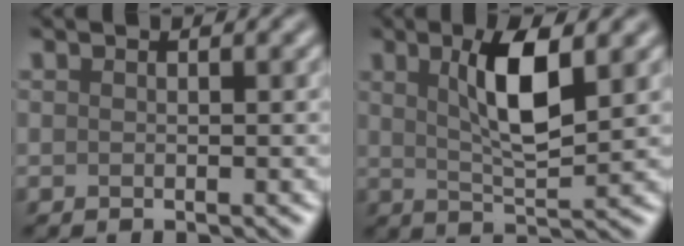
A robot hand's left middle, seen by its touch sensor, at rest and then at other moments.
{"total": 5.2, "force": [1.3, 1.3, 4.9], "torque": [-0.087, -0.004, 0.030]}